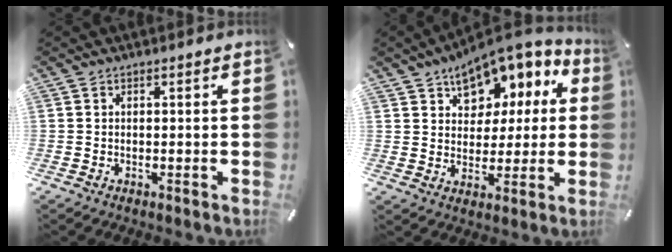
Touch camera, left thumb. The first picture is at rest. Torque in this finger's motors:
{"motor_torque": [0.56, 0.88, 1.90, -0.88, 0.18]}